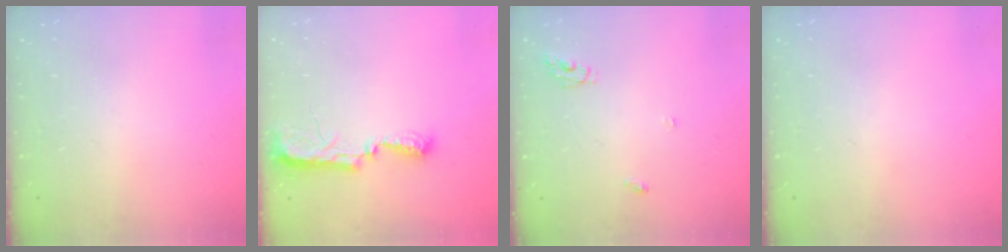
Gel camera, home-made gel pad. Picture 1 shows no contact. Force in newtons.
{"total": 9.8, "press": 8.9, "slide": 4.2}
{"total": 4.4, "press": 4.4, "slide": 0.3}
{"total": 0.0}